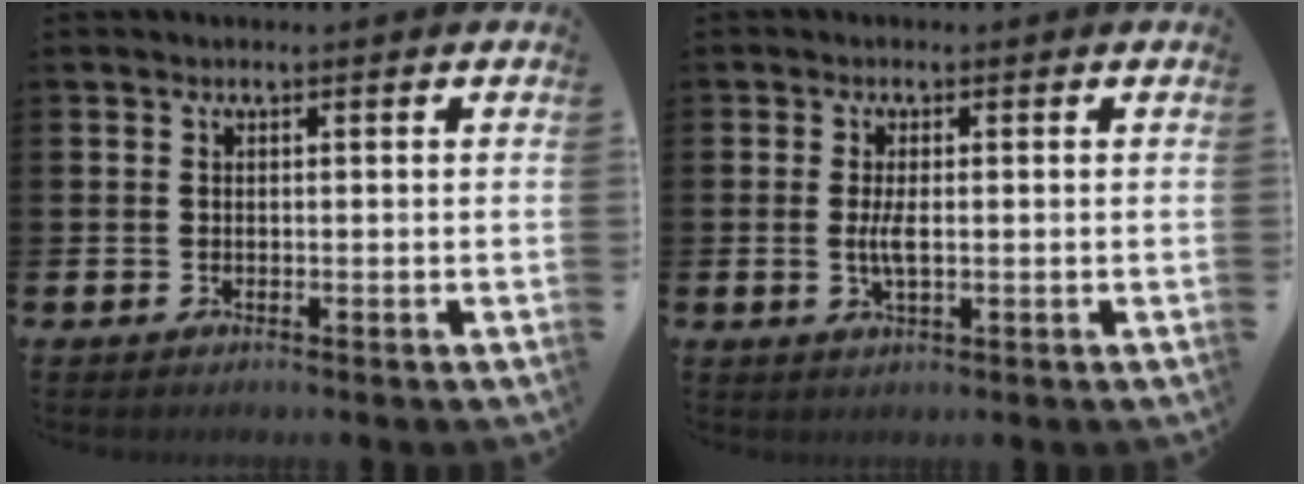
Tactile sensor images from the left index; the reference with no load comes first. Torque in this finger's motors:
{"motor_torque": [0.35, -0.26, 0.11, 0.08]}